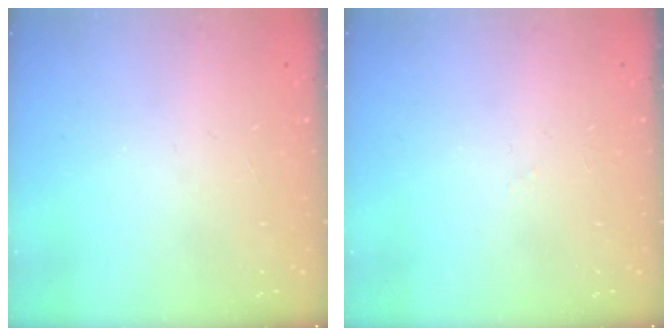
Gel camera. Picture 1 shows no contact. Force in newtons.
{"total": 2.6, "press": 2.5, "slide": 0.5}